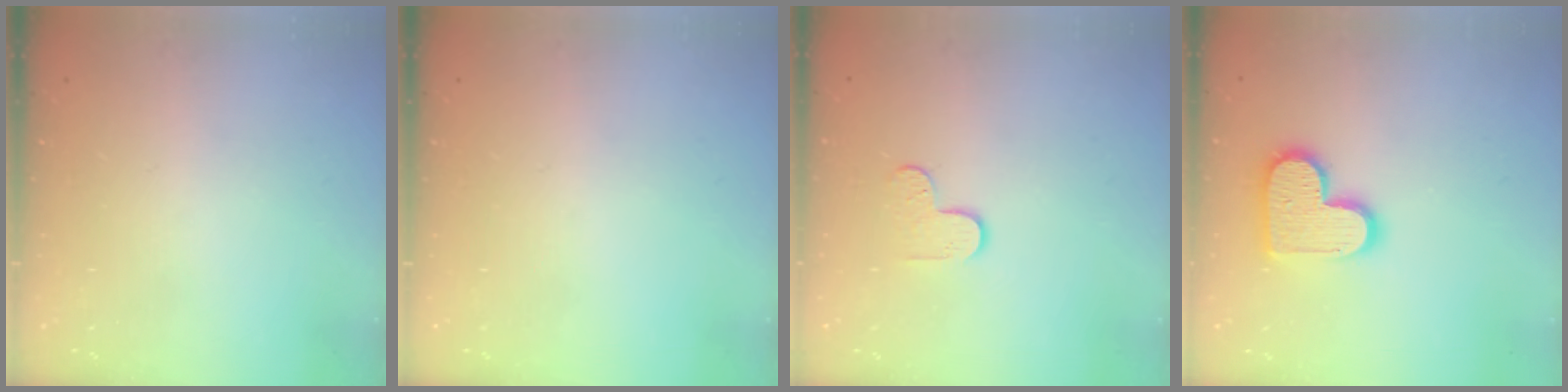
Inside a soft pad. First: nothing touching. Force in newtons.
{"total": 0.0}
{"total": 4.8, "press": 4.7, "slide": 0.5}
{"total": 14.2, "press": 14.2, "slide": 1.1}